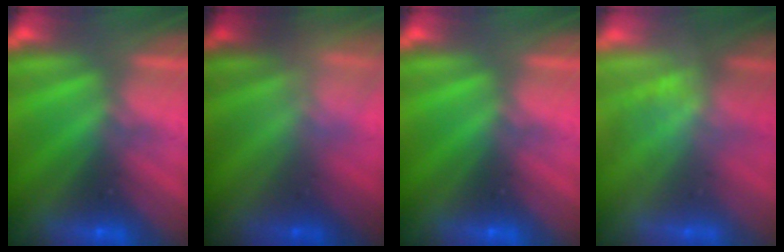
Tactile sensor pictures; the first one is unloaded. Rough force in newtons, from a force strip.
{"total": 2.3}
{"total": 0.0}
{"total": 1.6}